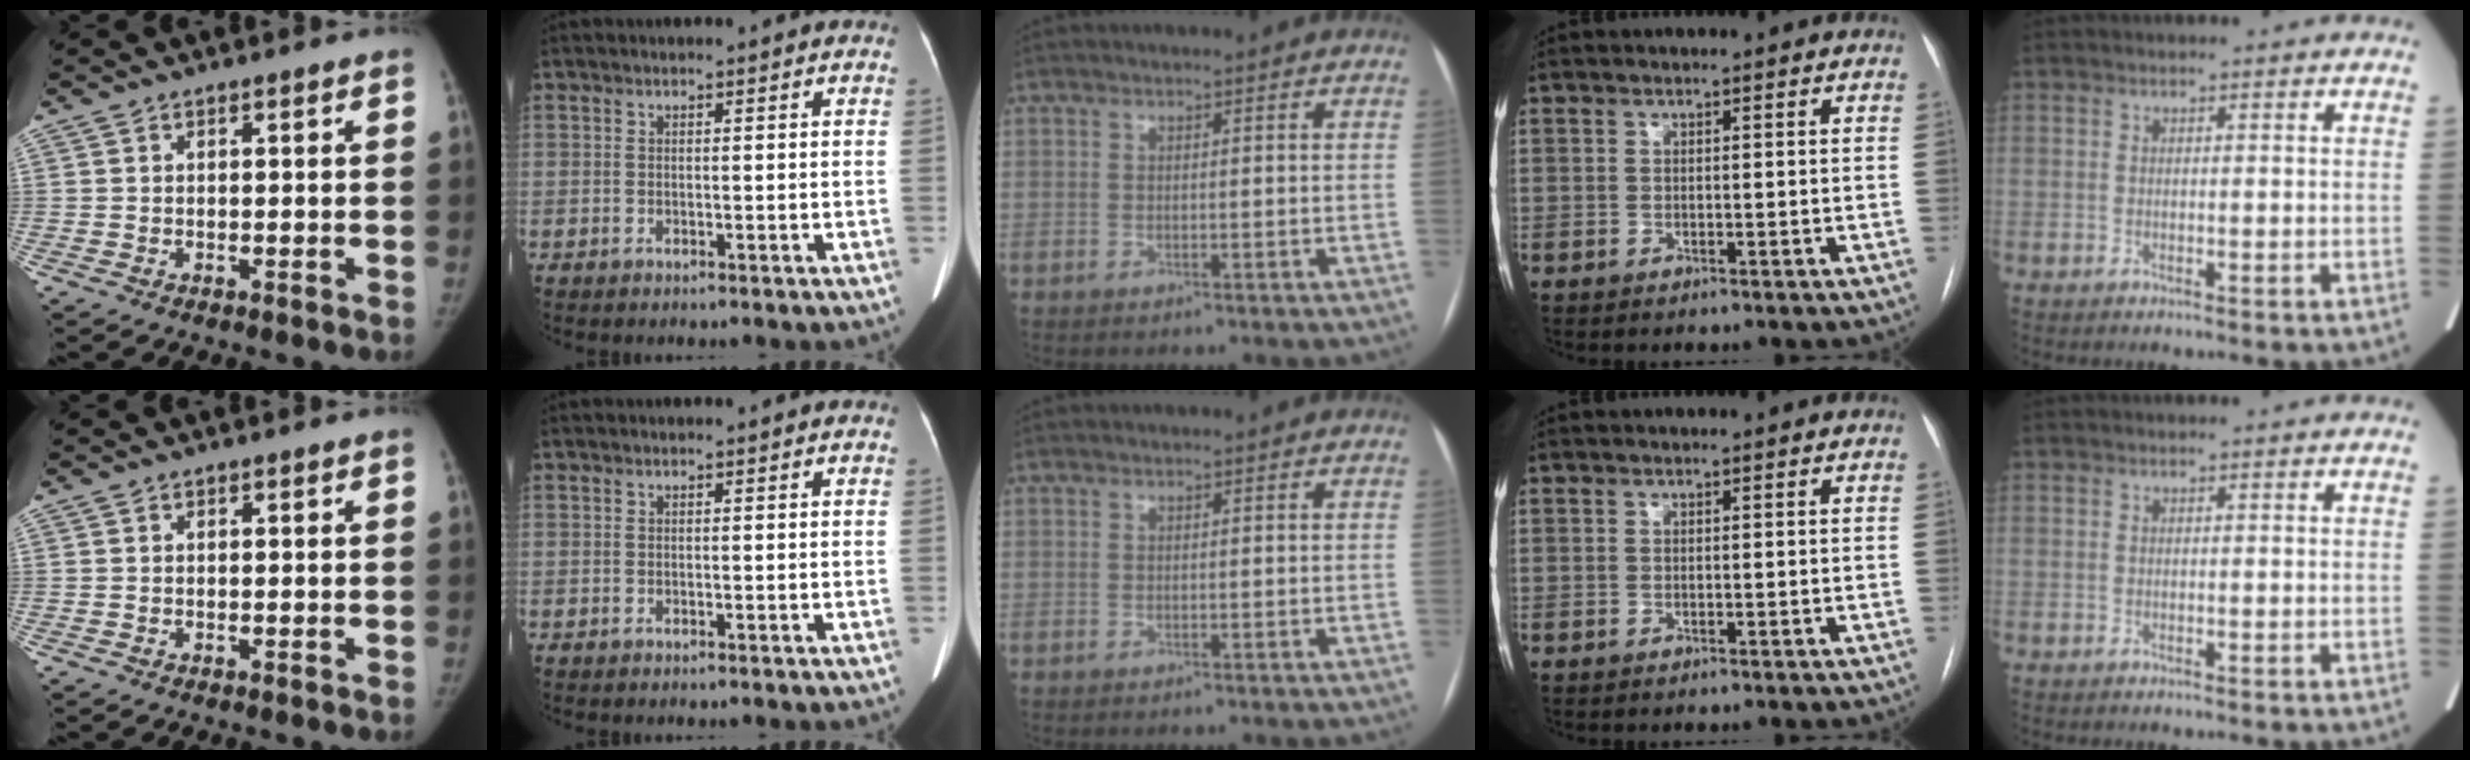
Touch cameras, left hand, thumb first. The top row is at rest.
{}